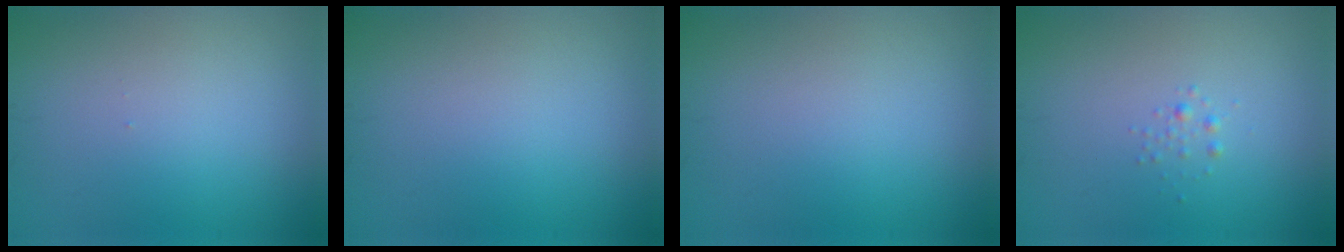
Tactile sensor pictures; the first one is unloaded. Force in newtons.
{"total": 0.0}
{"total": 0.0}
{"total": 0.6, "press": 0.6, "slide": 0.0}